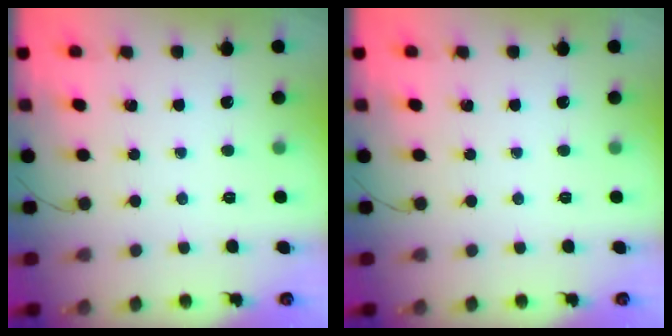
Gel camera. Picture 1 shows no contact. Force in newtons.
{"total": 0.0}